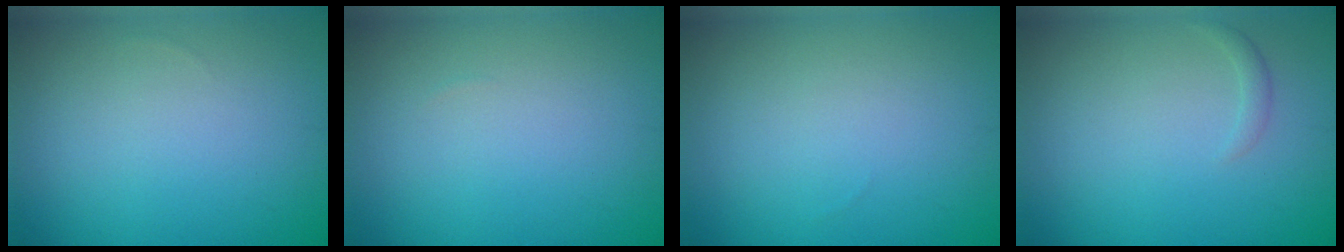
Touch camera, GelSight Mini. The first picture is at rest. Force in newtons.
{"total": 0.0}
{"total": 0.0}
{"total": 0.7, "press": 0.7, "slide": 0.0}